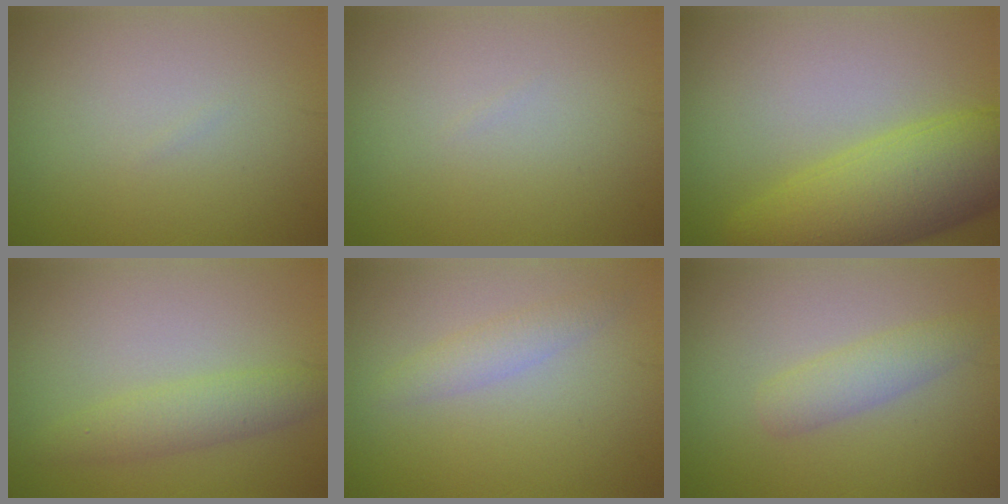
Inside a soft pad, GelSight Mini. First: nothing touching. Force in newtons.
{"total": 0.0}
{"total": 9.1, "press": 9.1, "slide": 0.5}
{"total": 2.6, "press": 2.6, "slide": 0.2}
{"total": 1.9, "press": 1.9, "slide": 0.1}
{"total": 2.5, "press": 2.5, "slide": 0.1}